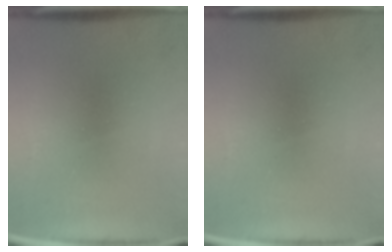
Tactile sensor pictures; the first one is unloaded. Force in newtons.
{"total": 0.0}